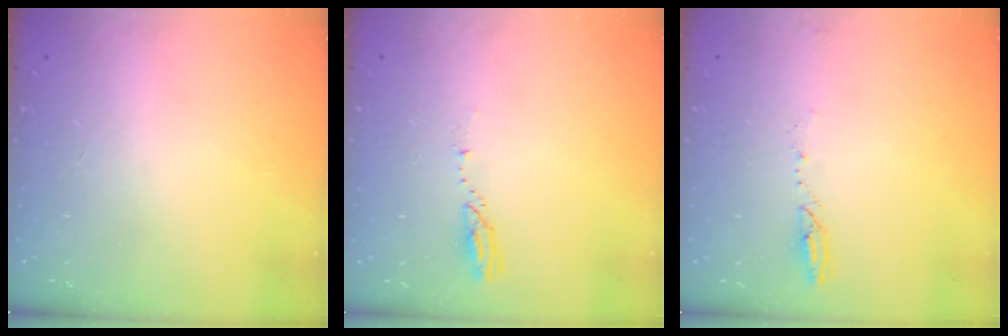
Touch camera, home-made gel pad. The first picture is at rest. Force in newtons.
{"total": 3.1, "press": 3.0, "slide": 0.3}
{"total": 4.7, "press": 4.7, "slide": 0.5}